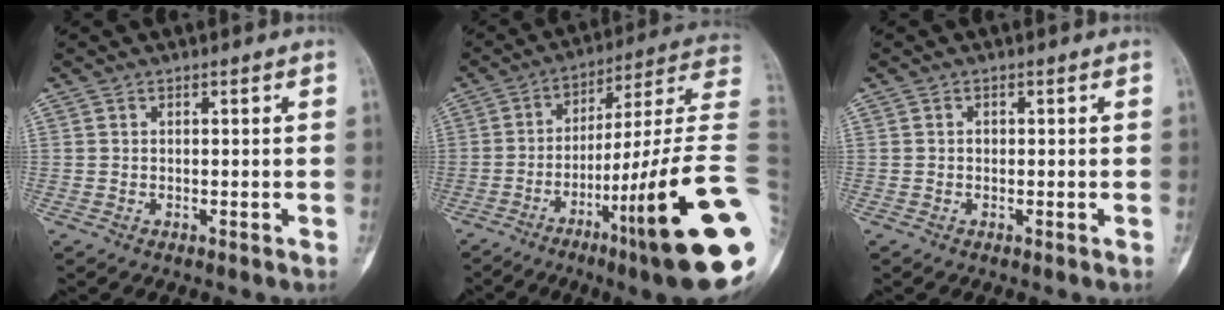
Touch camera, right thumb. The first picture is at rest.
{"total": 28.6, "force": [-8.3, 3.2, 27.2], "torque": [-0.326, 0.036, -0.127]}
{"total": 0.5, "force": [0.0, 0.4, 0.3], "torque": [-0.003, 0.002, -0.002]}